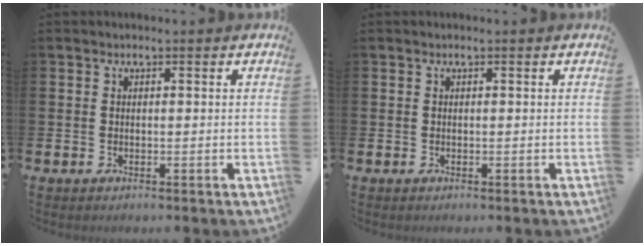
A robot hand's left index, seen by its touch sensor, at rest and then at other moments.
{"total": 0.0}